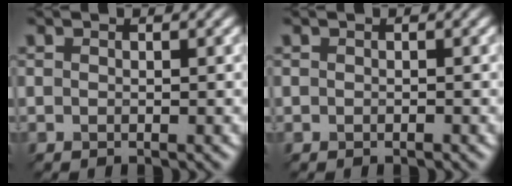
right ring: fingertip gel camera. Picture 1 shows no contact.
{"total": 0.6, "force": [-0.5, -0.2, -0.2], "torque": [0.002, 0.002, -0.002]}